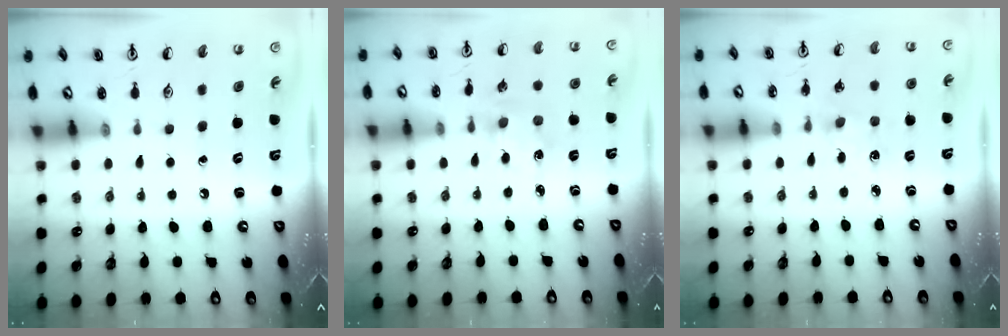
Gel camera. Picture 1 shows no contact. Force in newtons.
{"total": 1.7, "press": 1.7, "slide": 0.3}
{"total": 3.6, "press": 3.6, "slide": 0.5}